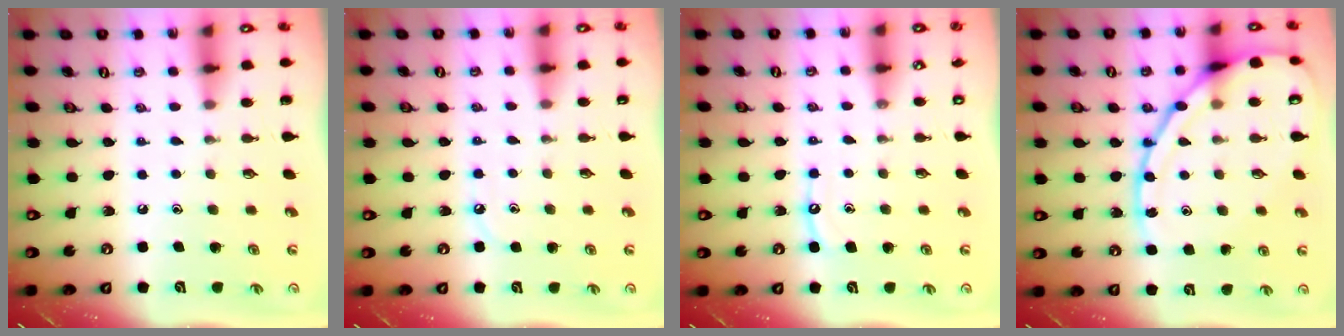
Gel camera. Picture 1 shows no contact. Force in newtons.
{"total": 3.6, "press": 3.5, "slide": 0.5}
{"total": 6.6, "press": 6.6, "slide": 0.7}
{"total": 16.3, "press": 16.2, "slide": 1.6}